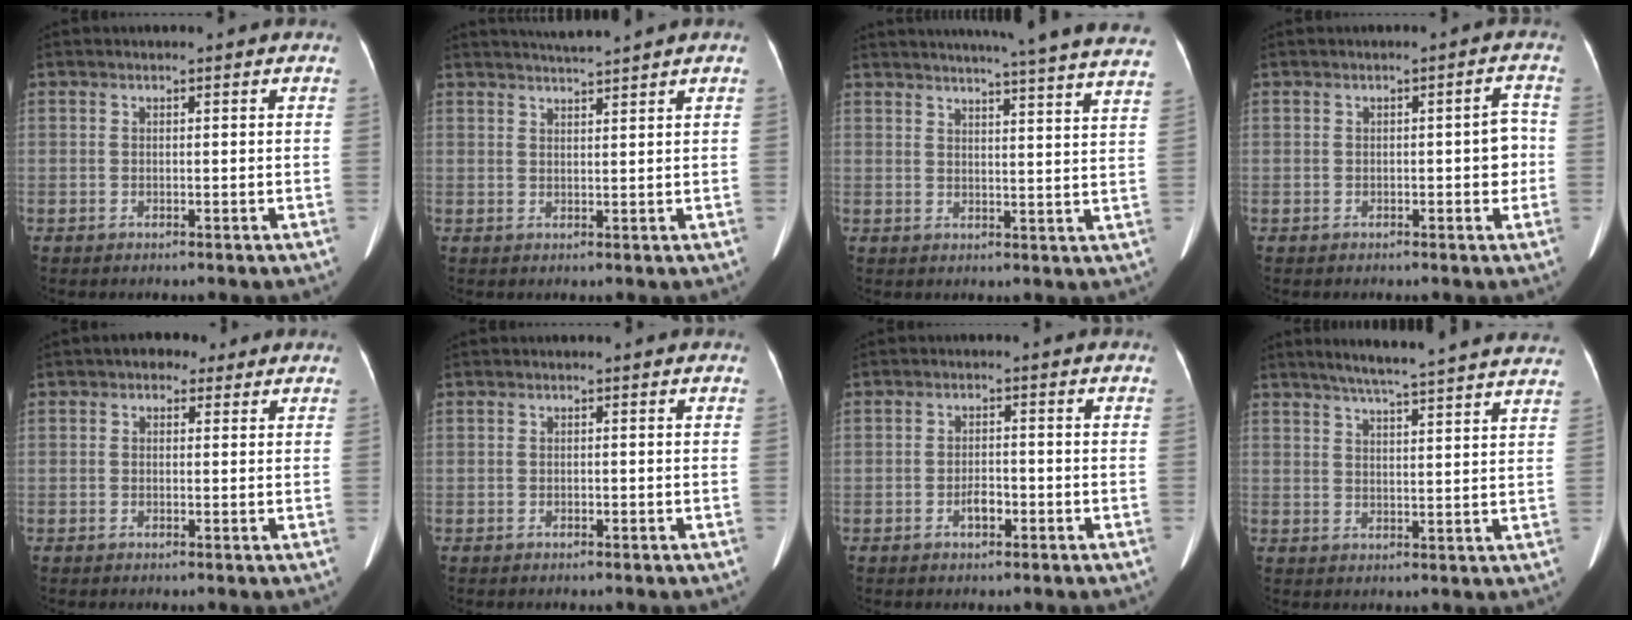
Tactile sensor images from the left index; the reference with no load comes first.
{"total": 3.5, "force": [3.2, -1.2, 0.9], "torque": [-0.014, 0.007, 0.059]}
{"total": 26.0, "force": [23.7, -0.4, 10.6], "torque": [-0.156, -0.052, 0.276]}
{"total": 3.3, "force": [-0.5, 1.2, 3.0], "torque": [-0.028, 0.014, -0.007]}
{"total": 3.0, "force": [1.7, 2.1, 1.4], "torque": [-0.020, 0.016, 0.022]}
{"total": 0.0}
{"total": 2.4, "force": [-1.2, 1.1, 1.7], "torque": [-0.028, 0.005, -0.020]}
{"total": 19.3, "force": [17.4, 0.2, 8.5], "torque": [-0.129, -0.001, 0.218]}